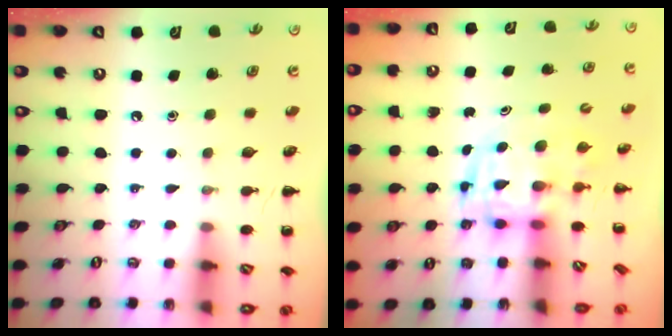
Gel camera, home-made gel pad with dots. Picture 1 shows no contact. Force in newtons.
{"total": 2.8, "press": 2.7, "slide": 0.6}